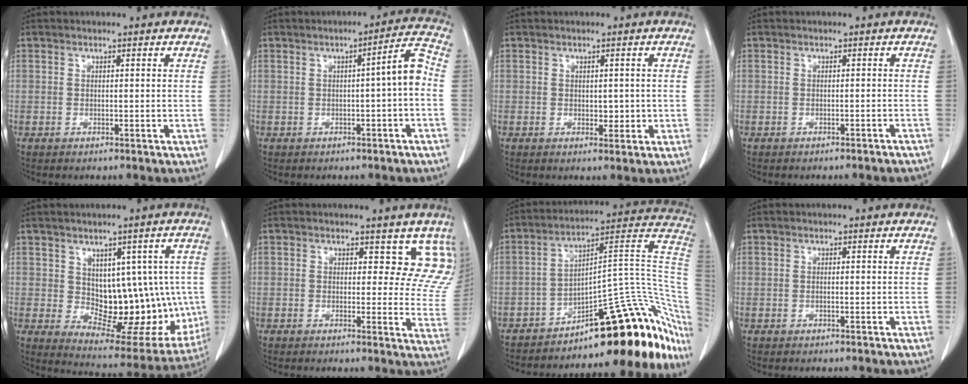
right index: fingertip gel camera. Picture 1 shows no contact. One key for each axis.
{"total": 4.9, "fx": -0.8, "fy": 0.1, "fz": 4.8, "tx": -0.062, "ty": 0.015, "tz": -0.011}
{"total": 2.0, "fx": 0.0, "fy": 1.3, "fz": 1.5, "tx": -0.016, "ty": 0.000, "tz": 0.007}
{"total": 4.8, "fx": -4.6, "fy": 0.5, "fz": 1.4, "tx": -0.020, "ty": -0.008, "tz": -0.047}
{"total": 15.3, "fx": 0.1, "fy": 8.2, "fz": 12.9, "tx": -0.148, "ty": 0.011, "tz": 0.033}
{"total": 8.7, "fx": 6.7, "fy": 4.6, "fz": 3.0, "tx": 0.003, "ty": -0.019, "tz": 0.042}
{"total": 28.1, "fx": -17.2, "fy": 7.8, "fz": 20.8, "tx": -0.178, "ty": 0.050, "tz": -0.228}
{"total": 0.0}